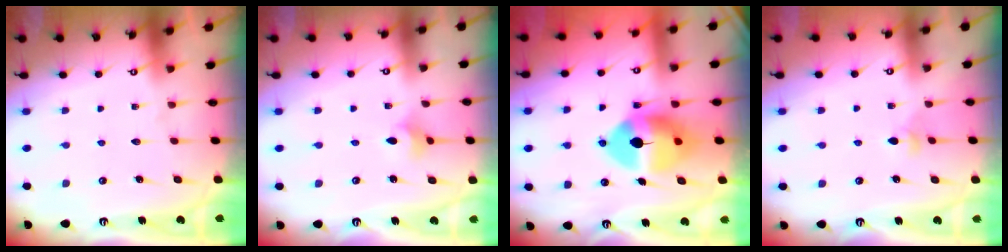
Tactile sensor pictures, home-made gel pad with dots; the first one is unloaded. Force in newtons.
{"total": 3.6, "press": 3.5, "slide": 0.6}
{"total": 13.7, "press": 13.5, "slide": 2.3}
{"total": 3.3, "press": 3.2, "slide": 0.9}